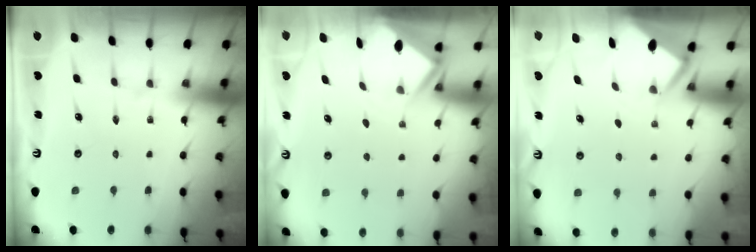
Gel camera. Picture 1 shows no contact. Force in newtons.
{"total": 3.0, "press": 3.0, "slide": 0.3}
{"total": 2.7, "press": 2.7, "slide": 0.3}